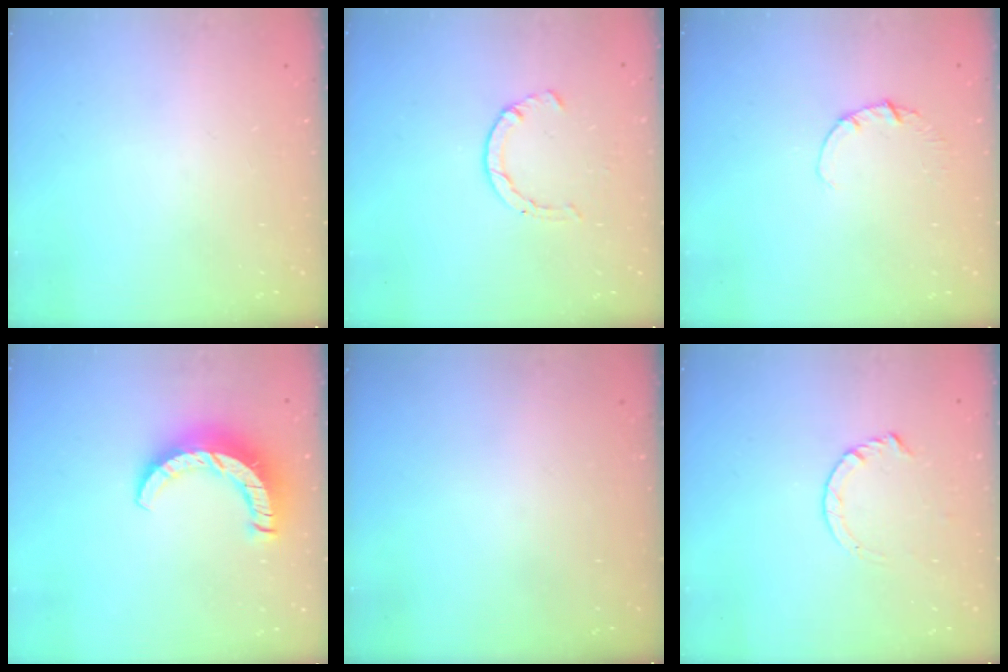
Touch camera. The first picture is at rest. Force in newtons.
{"total": 2.1, "press": 2.1, "slide": 0.5}
{"total": 1.1, "press": 1.1, "slide": 0.1}
{"total": 10.4, "press": 10.4, "slide": 1.1}
{"total": 0.0}
{"total": 4.4, "press": 4.4, "slide": 0.5}